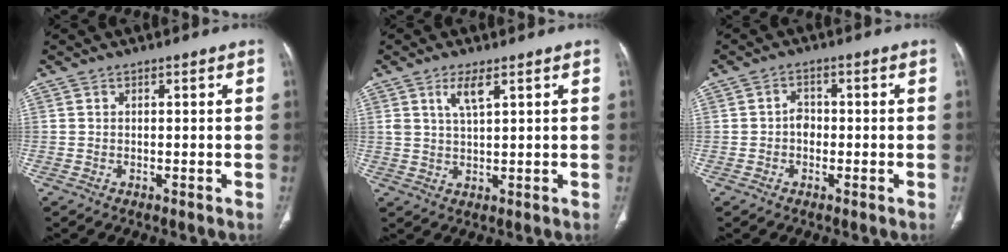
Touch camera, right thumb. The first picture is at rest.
{"total": 4.2, "force": [2.3, 1.2, 3.3], "torque": [-0.068, -0.012, 0.049]}
{"total": 2.5, "force": [-0.5, 2.1, 1.4], "torque": [-0.009, 0.009, -0.014]}